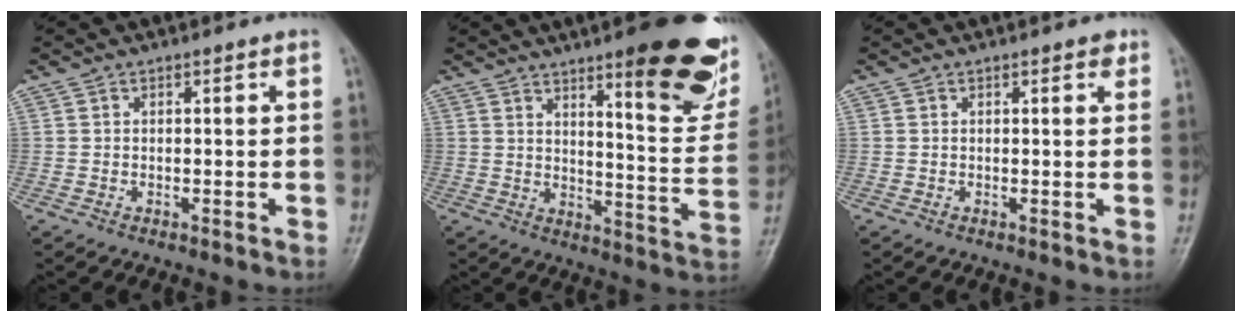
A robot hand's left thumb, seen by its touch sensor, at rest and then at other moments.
{"total": 21.5, "force": [12.6, 5.1, 16.7], "torque": [-0.175, -0.070, 0.174]}
{"total": 1.4, "force": [0.8, 0.6, 1.0], "torque": [-0.007, -0.002, 0.007]}